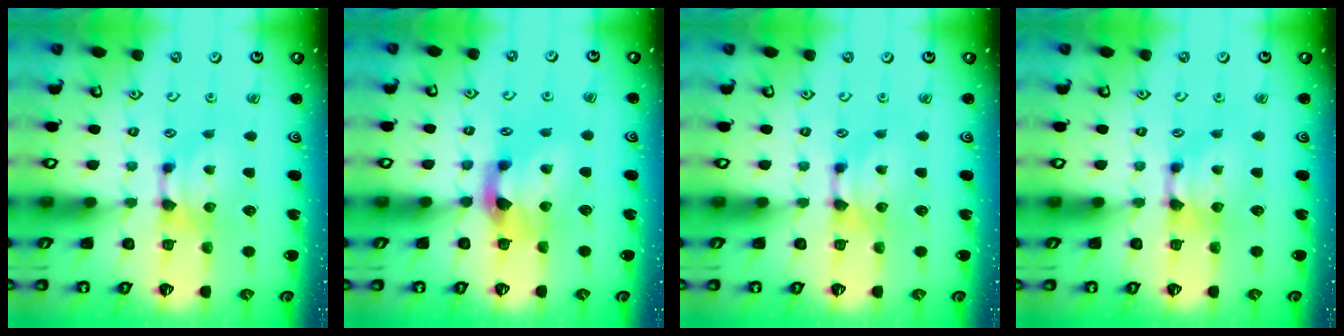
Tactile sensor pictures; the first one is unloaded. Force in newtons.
{"total": 2.9, "press": 2.6, "slide": 1.5}
{"total": 0.0}
{"total": 0.6, "press": 0.0, "slide": 0.6}